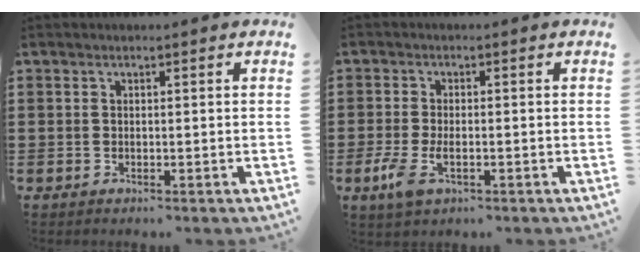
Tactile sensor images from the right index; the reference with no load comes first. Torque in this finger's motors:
{"motor_torque": [1.72, 0.42, 0.20, 0.11]}